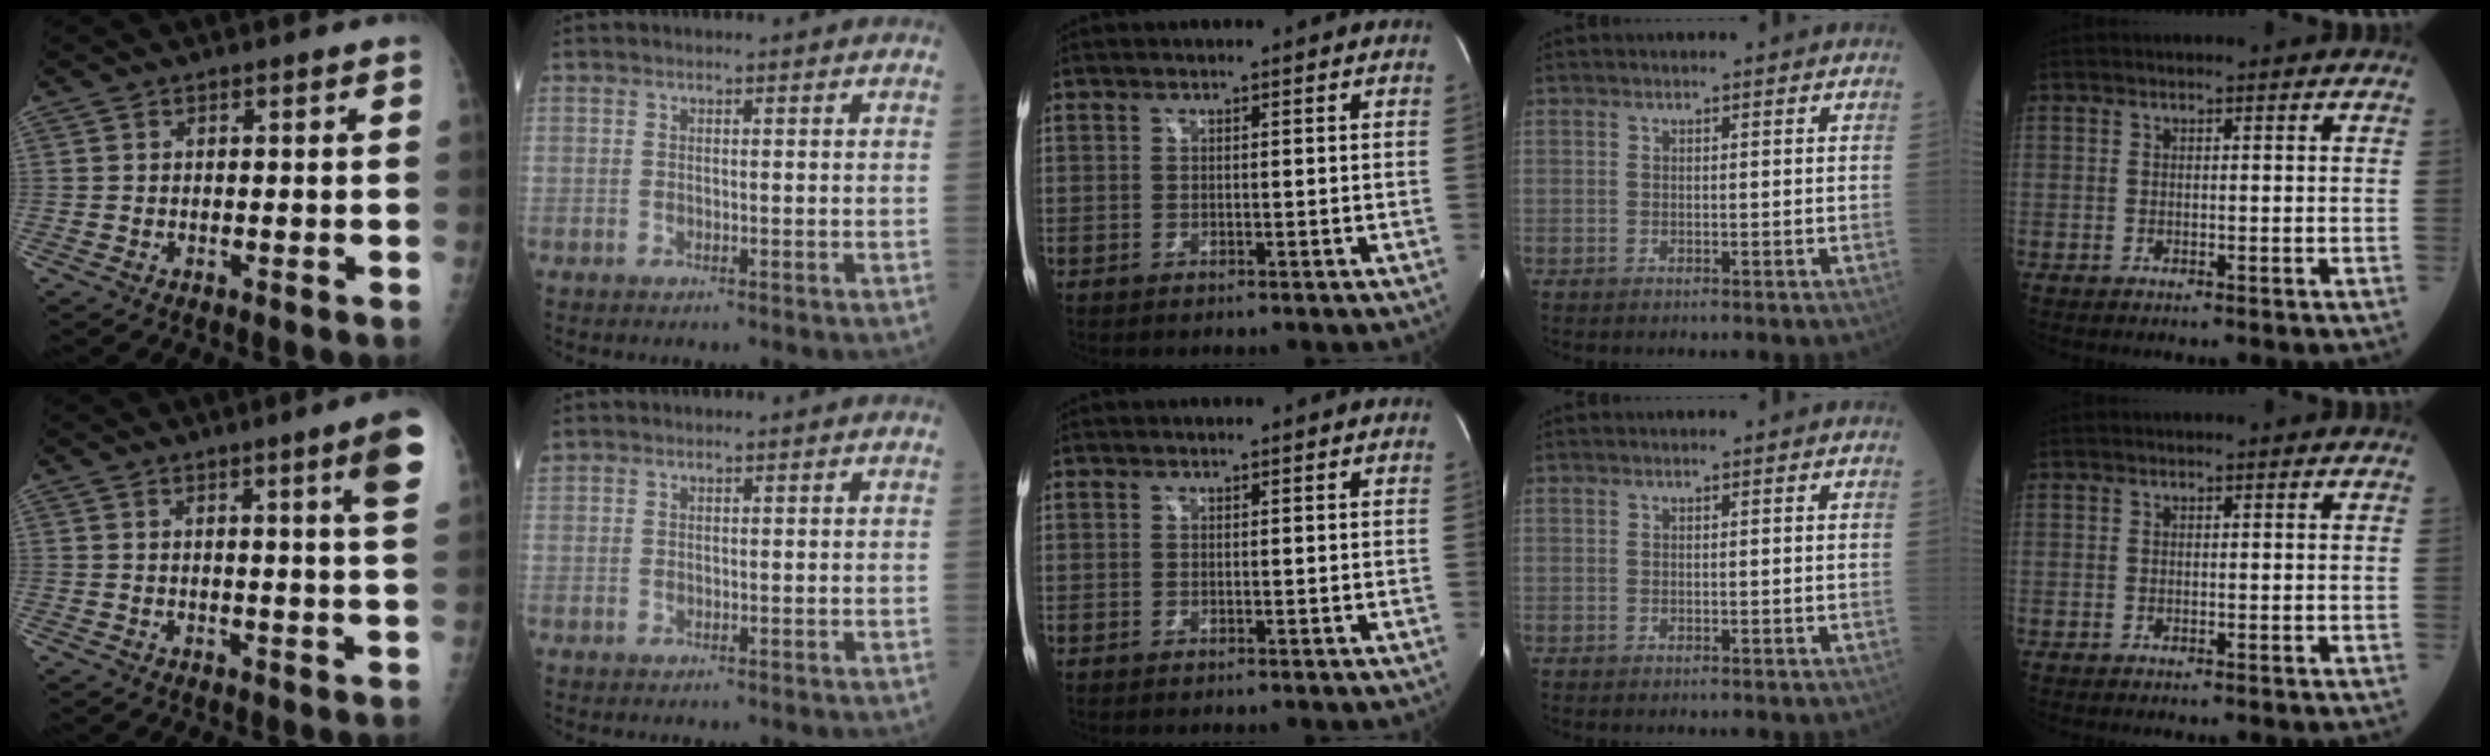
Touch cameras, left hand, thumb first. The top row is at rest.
{"thumb": {"total": 7.0, "force": [3.4, -0.5, 6.1], "torque": [-0.079, -0.021, 0.041]}, "index": {"total": 0.7, "force": [0.6, 0.3, 0.0], "torque": [-0.009, 0.010, 0.017]}}